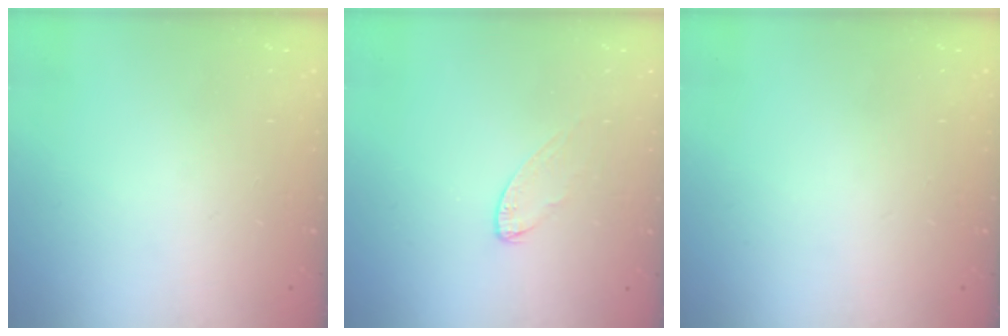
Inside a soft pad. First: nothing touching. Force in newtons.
{"total": 5.2, "press": 5.2, "slide": 0.5}
{"total": 0.0}